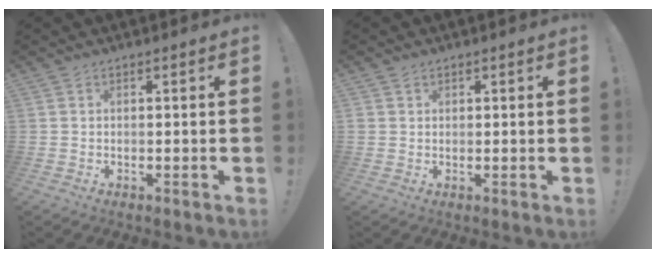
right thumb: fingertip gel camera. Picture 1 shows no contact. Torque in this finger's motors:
{"motor_torque": [0.21, -0.36, 0.24, -0.06, 0.04]}